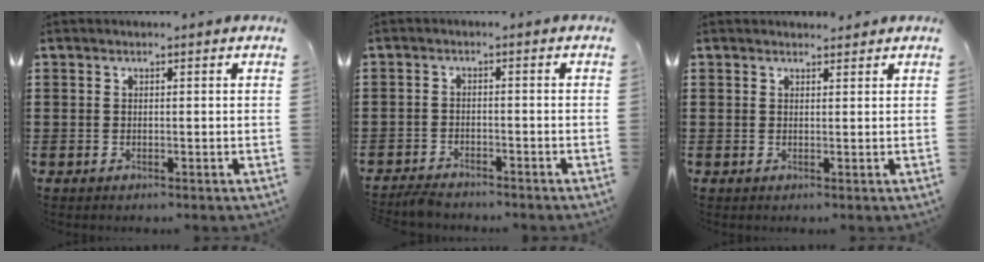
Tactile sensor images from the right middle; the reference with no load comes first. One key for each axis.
{"total": 2.6, "fx": -2.6, "fy": 0.4, "fz": 0.2, "tx": -0.009, "ty": 0.002, "tz": -0.054}
{"total": 1.1, "fx": 1.1, "fy": 0.3, "fz": 0.1, "tx": 0.004, "ty": -0.002, "tz": 0.019}